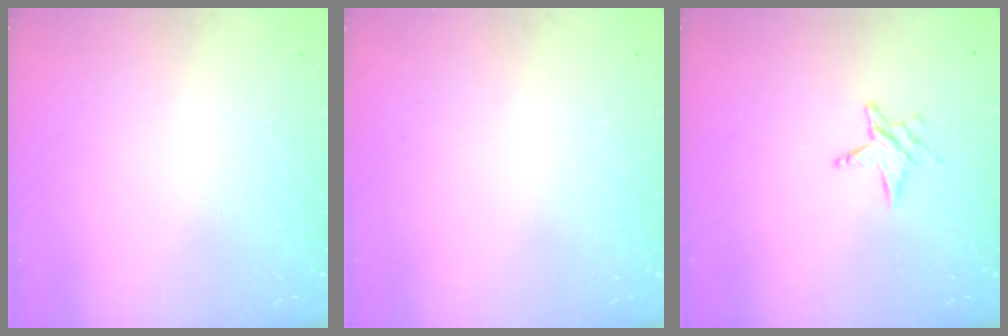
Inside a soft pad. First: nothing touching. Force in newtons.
{"total": 0.0}
{"total": 4.7, "press": 4.7, "slide": 0.5}